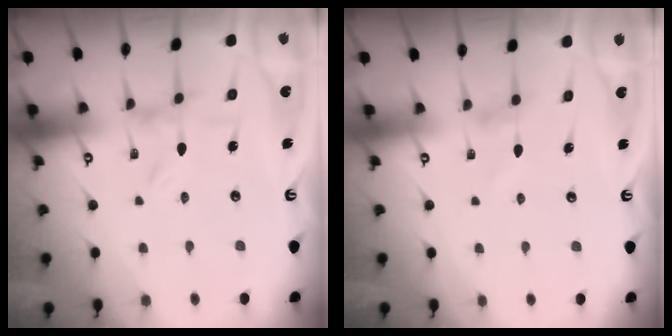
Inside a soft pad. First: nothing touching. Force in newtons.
{"total": 0.0}